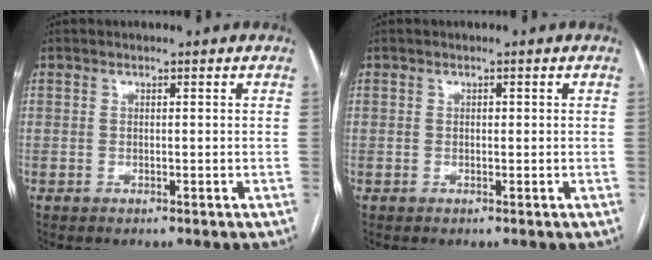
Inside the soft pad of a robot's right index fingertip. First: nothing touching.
{"total": 0.6, "force": [0.1, 0.4, 0.4], "torque": [-0.006, 0.001, 0.001]}